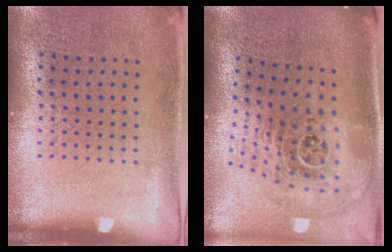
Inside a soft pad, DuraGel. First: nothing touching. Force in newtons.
{"total": 2.8, "press": 1.8, "slide": 2.1}